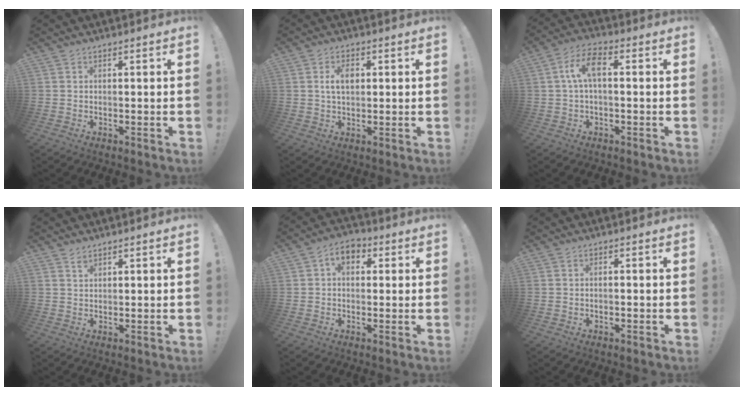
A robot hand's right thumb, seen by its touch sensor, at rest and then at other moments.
{"total": 5.4, "force": [1.1, 3.4, 4.0], "torque": [-0.062, 0.003, 0.016]}
{"total": 8.3, "force": [0.9, 3.5, 7.4], "torque": [-0.149, 0.011, 0.018]}
{"total": 1.3, "force": [1.2, 0.5, 0.4], "torque": [0.005, -0.011, 0.019]}
{"total": 5.9, "force": [1.4, 4.4, 3.7], "torque": [-0.053, 0.002, 0.026]}
{"total": 0.7, "force": [-0.5, 0.1, 0.5], "torque": [-0.010, 0.002, -0.008]}